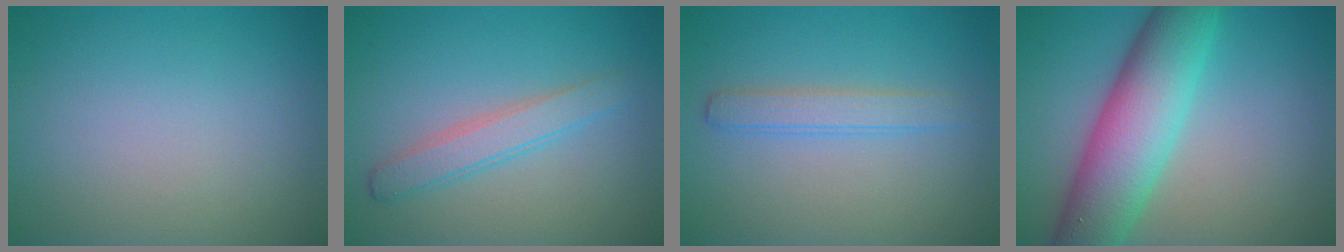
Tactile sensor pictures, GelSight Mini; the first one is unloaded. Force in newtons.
{"total": 2.6, "press": 2.6, "slide": 0.2}
{"total": 2.1, "press": 2.1, "slide": 0.1}
{"total": 9.2, "press": 9.2, "slide": 0.4}